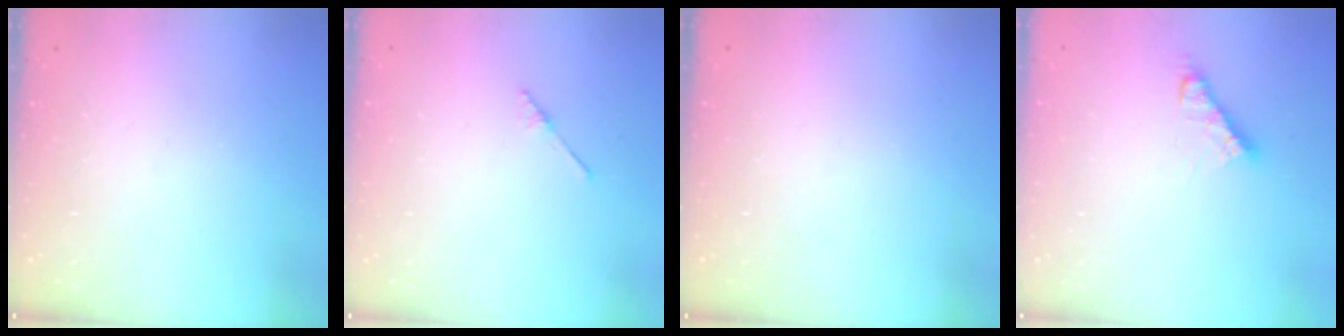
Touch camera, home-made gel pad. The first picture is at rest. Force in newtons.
{"total": 2.0, "press": 2.0, "slide": 0.2}
{"total": 0.0}
{"total": 6.6, "press": 6.6, "slide": 0.4}